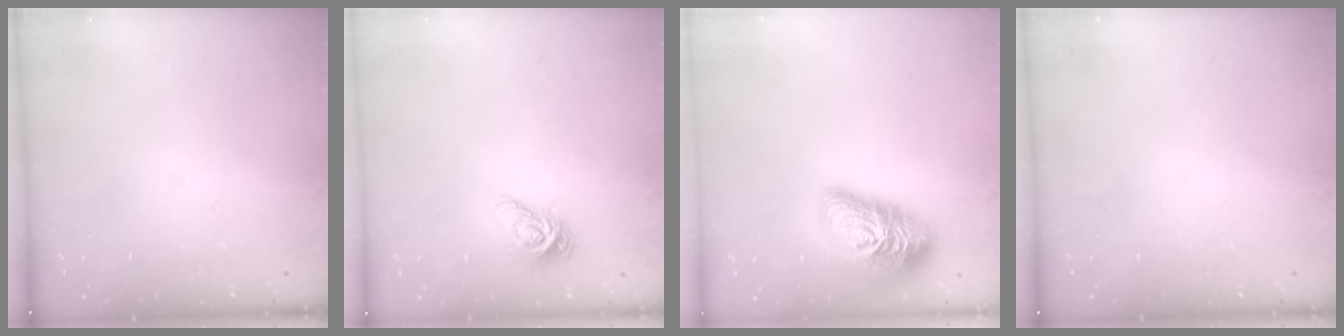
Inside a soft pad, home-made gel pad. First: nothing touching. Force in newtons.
{"total": 9.4, "press": 9.4, "slide": 0.5}
{"total": 19.5, "press": 19.5, "slide": 1.0}
{"total": 0.0}